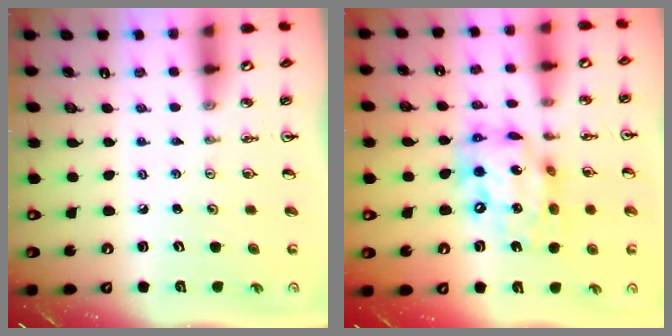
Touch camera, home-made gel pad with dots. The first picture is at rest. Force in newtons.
{"total": 15.1, "press": 15.0, "slide": 1.6}